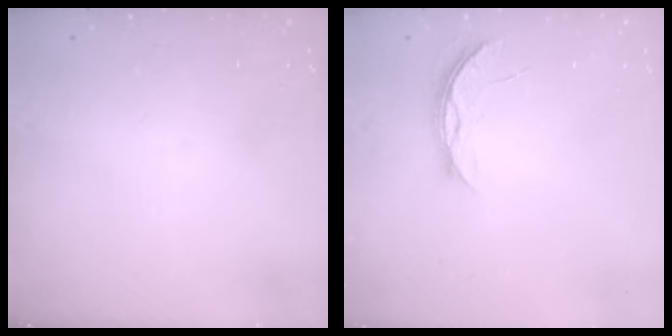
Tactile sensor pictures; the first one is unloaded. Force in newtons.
{"total": 4.4, "press": 4.4, "slide": 0.4}